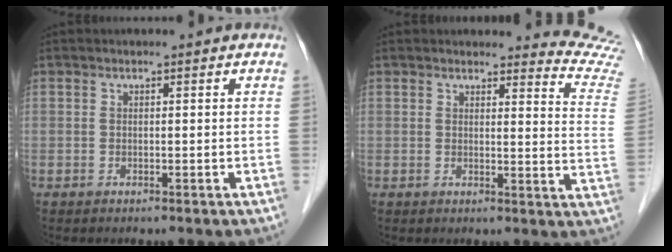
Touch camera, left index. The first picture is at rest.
{"total": 10.3, "force": [10.2, -0.4, -0.2], "torque": [0.021, -0.120, 0.077]}